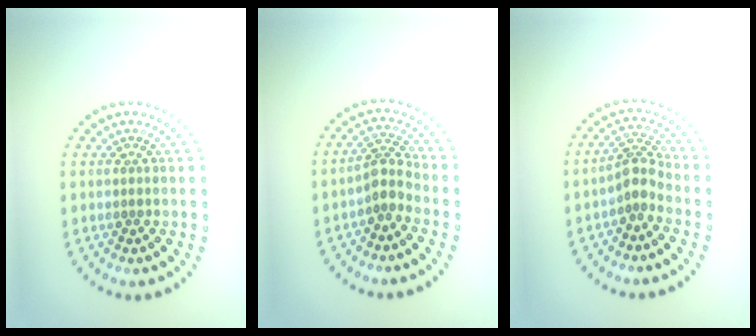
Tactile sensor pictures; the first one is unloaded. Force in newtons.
{"total": 2.5, "press": 1.9, "slide": 1.6}
{"total": 2.6, "press": 2.0, "slide": 1.6}